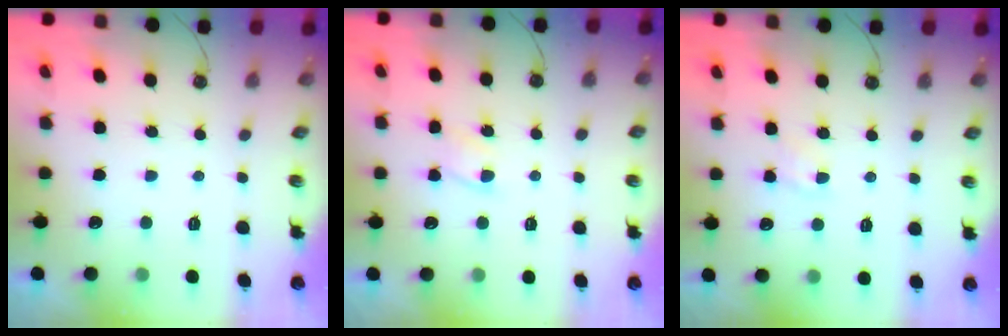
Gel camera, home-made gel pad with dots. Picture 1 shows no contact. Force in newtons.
{"total": 4.4, "press": 4.3, "slide": 0.6}
{"total": 6.1, "press": 6.1, "slide": 0.6}